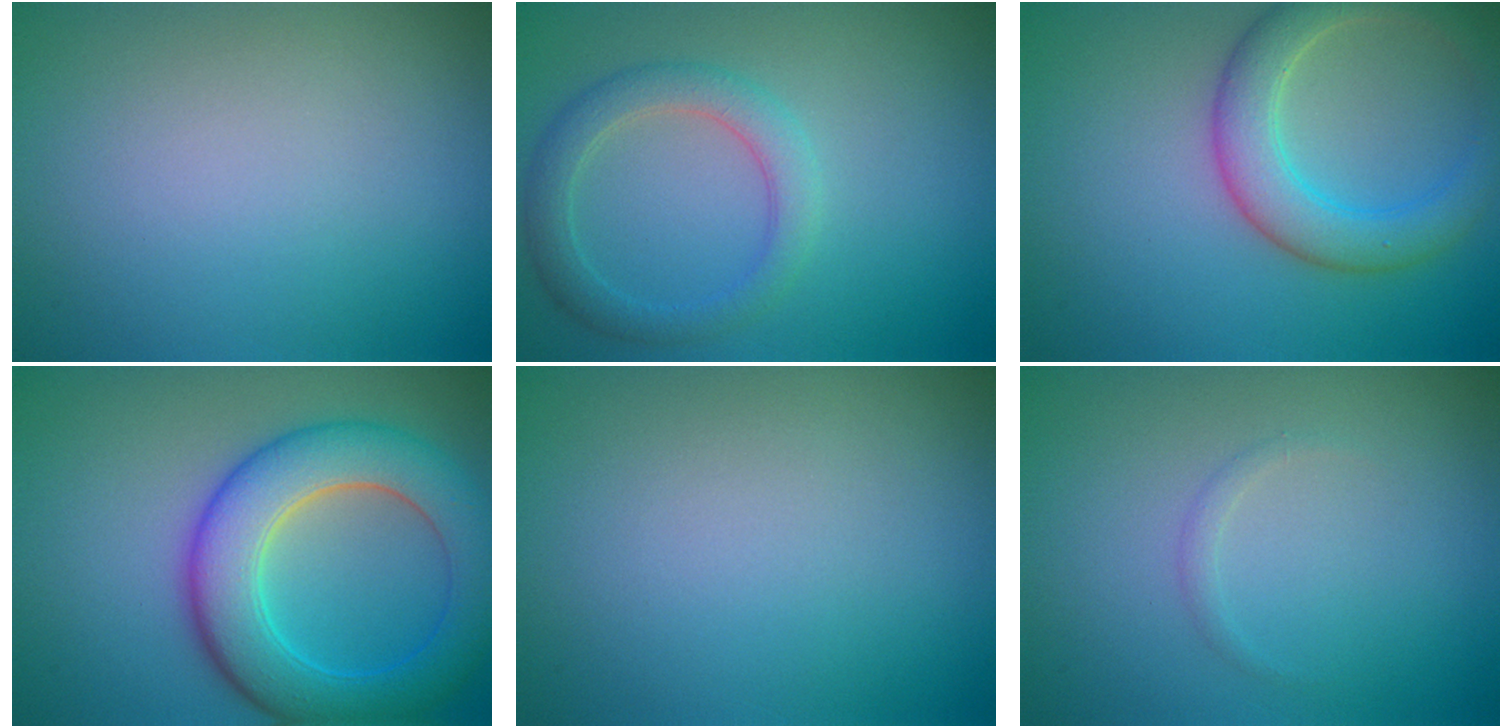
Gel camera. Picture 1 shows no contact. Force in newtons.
{"total": 3.0, "press": 3.0, "slide": 0.1}
{"total": 4.7, "press": 4.7, "slide": 0.5}
{"total": 7.9, "press": 7.9, "slide": 0.3}
{"total": 0.0}
{"total": 0.6, "press": 0.6, "slide": 0.1}